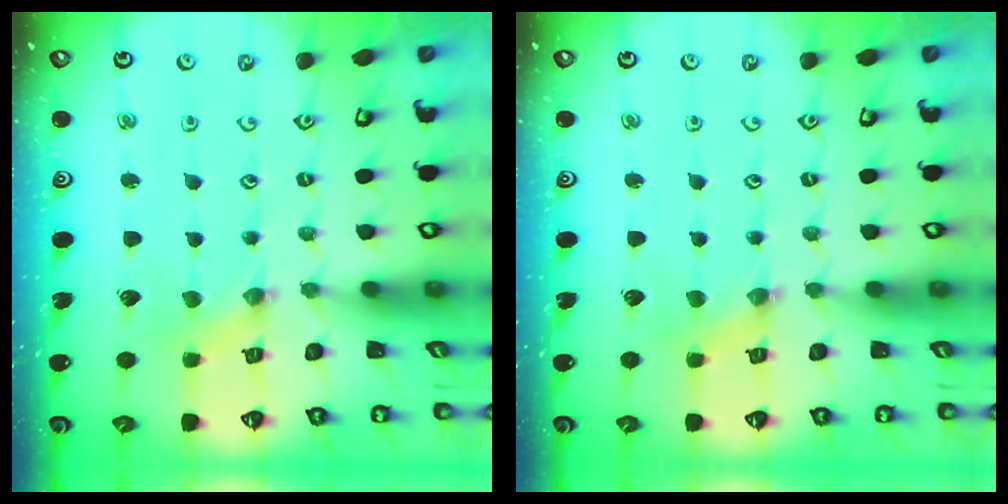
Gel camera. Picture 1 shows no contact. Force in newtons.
{"total": 1.1, "press": 1.1, "slide": 0.2}